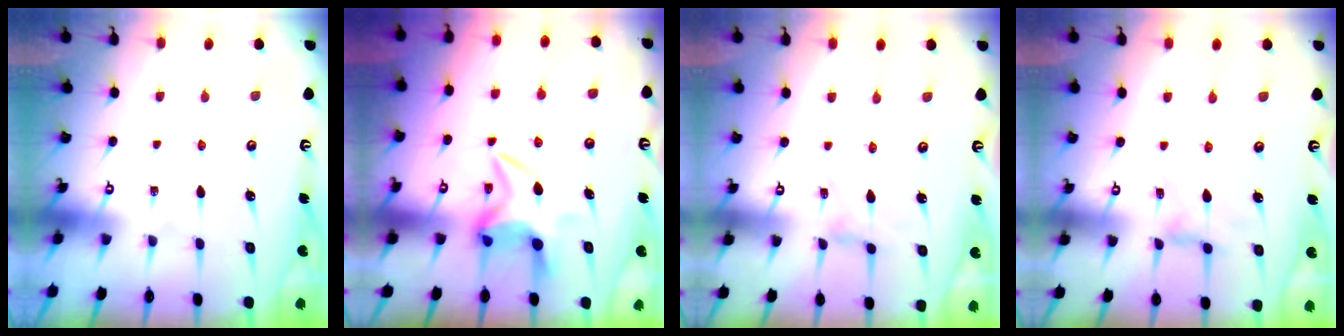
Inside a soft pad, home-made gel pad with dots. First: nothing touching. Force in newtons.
{"total": 6.9, "press": 6.9, "slide": 0.5}
{"total": 0.0}
{"total": 2.5, "press": 2.5, "slide": 0.5}